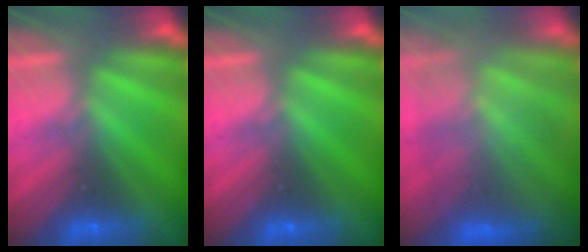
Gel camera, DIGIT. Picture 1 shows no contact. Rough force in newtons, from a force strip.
{"total": 0.0}
{"total": 11.6}